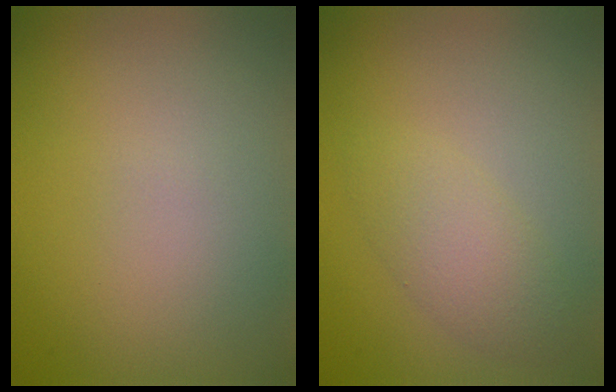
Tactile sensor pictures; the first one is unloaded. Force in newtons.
{"total": 2.8, "press": 2.8, "slide": 0.1}